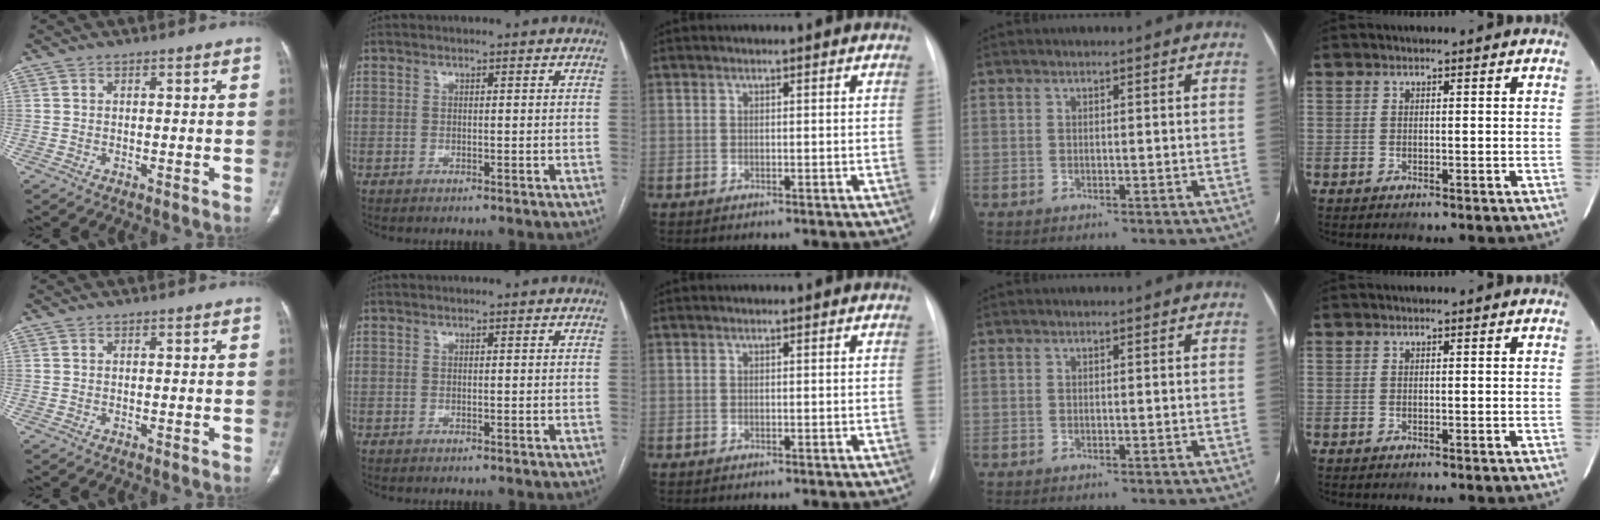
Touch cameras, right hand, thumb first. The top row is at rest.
{}